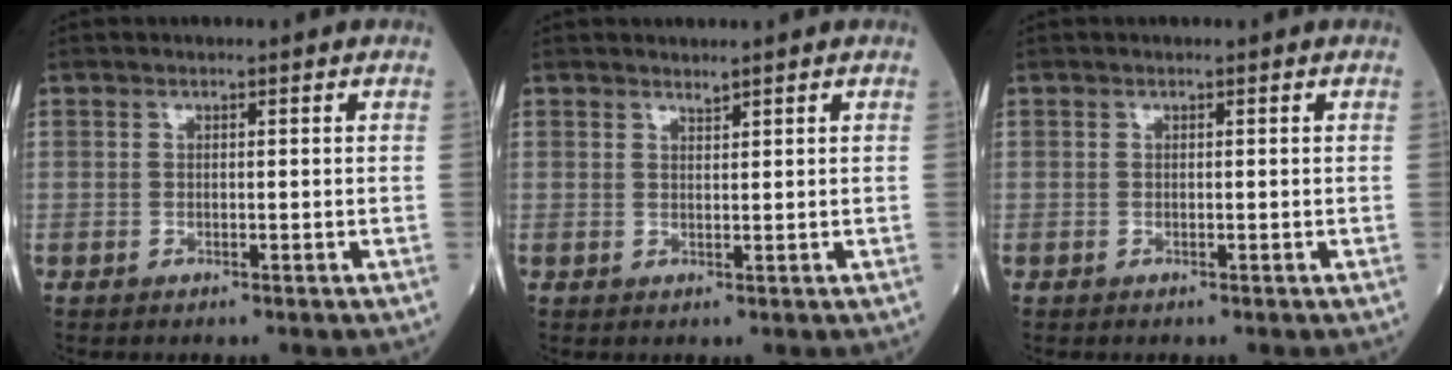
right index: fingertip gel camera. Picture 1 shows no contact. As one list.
[{"total": 0.8, "force": [0.8, -0.1, 0.1], "torque": [-0.007, -0.006, 0.015]}, {"total": 0.0}]